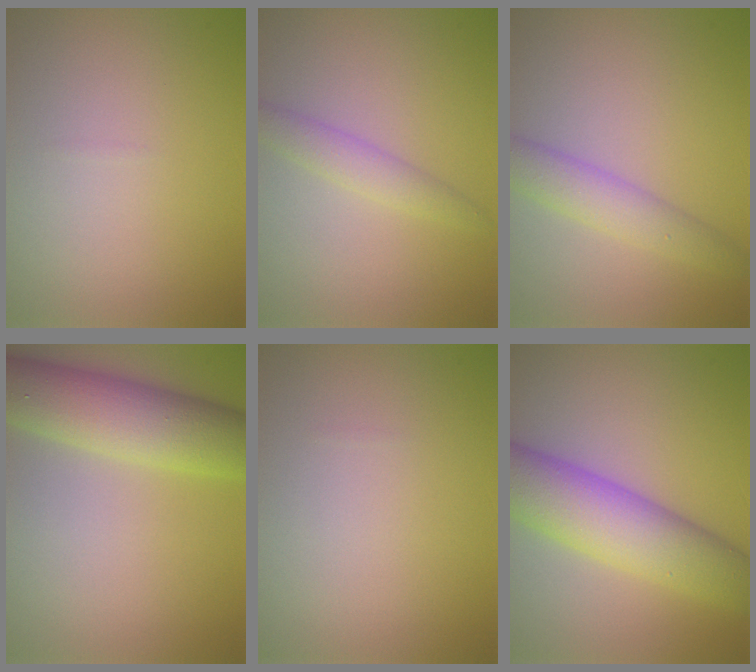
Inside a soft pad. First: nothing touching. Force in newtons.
{"total": 2.1, "press": 2.1, "slide": 0.1}
{"total": 3.2, "press": 3.2, "slide": 0.2}
{"total": 7.5, "press": 7.5, "slide": 0.1}
{"total": 0.0}
{"total": 8.2, "press": 8.2, "slide": 0.5}